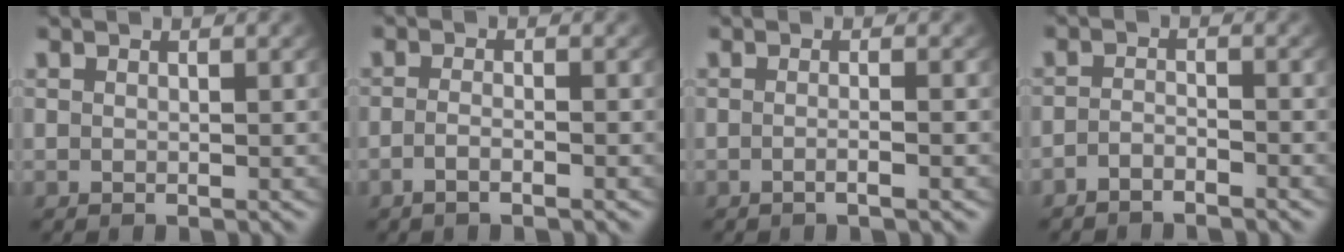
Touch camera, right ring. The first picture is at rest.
{"total": 1.8, "force": [-1.5, 0.0, 1.1], "torque": [-0.032, -0.011, -0.022]}
{"total": 1.2, "force": [-0.8, -0.4, 0.8], "torque": [-0.020, -0.003, -0.014]}
{"total": 2.4, "force": [-2.3, 0.5, 0.3], "torque": [-0.008, -0.011, -0.038]}